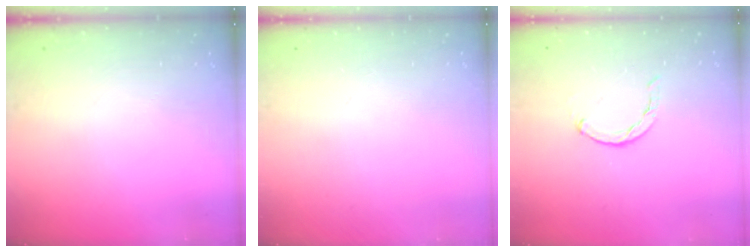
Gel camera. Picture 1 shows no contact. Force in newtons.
{"total": 0.0}
{"total": 1.1, "press": 1.1, "slide": 0.2}